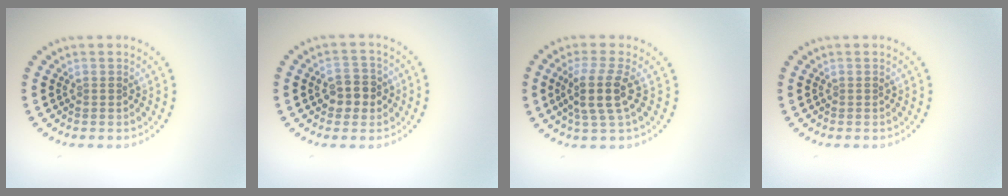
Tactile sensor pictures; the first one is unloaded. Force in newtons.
{"total": 2.8, "press": 2.8, "slide": 0.4}
{"total": 3.5, "press": 2.8, "slide": 2.0}
{"total": 0.0}